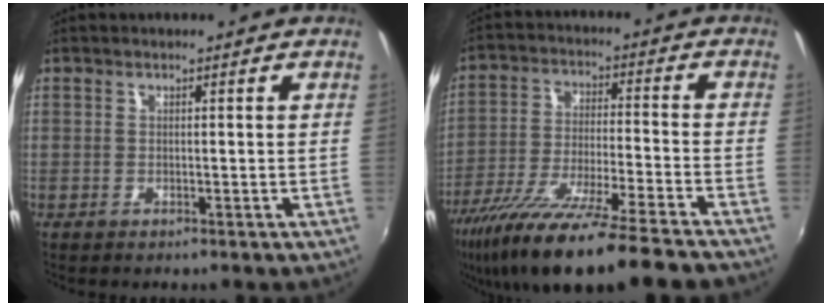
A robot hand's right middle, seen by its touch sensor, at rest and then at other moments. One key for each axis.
{"total": 20.9, "fx": -16.9, "fy": 0.3, "fz": 12.3, "tx": -0.232, "ty": -0.062, "tz": -0.284}